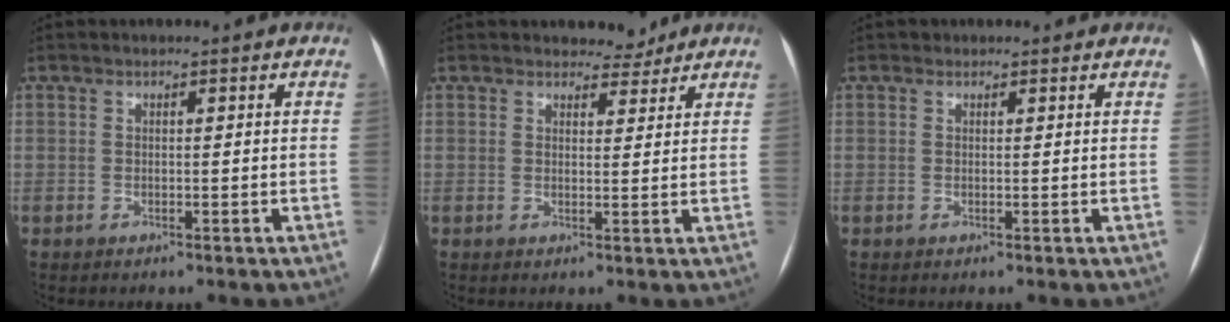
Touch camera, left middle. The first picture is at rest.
{"total": 3.0, "force": [2.7, 1.2, 0.1], "torque": [-0.001, -0.007, 0.034]}
{"total": 1.1, "force": [0.9, 0.8, 0.0], "torque": [0.004, 0.003, 0.006]}